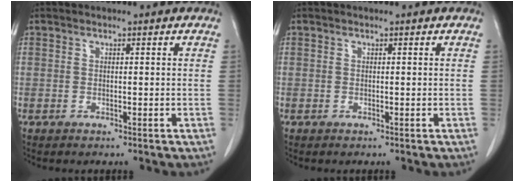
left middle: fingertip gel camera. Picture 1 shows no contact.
{"total": 0.0}